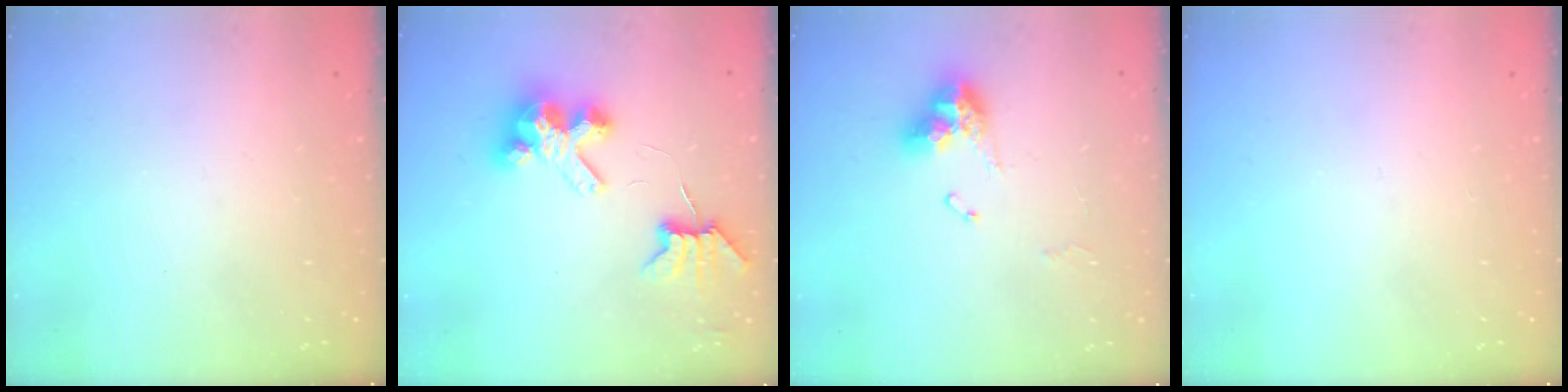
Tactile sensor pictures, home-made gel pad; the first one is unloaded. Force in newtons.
{"total": 8.0, "press": 8.0, "slide": 0.7}
{"total": 9.9, "press": 9.8, "slide": 1.2}
{"total": 0.0}